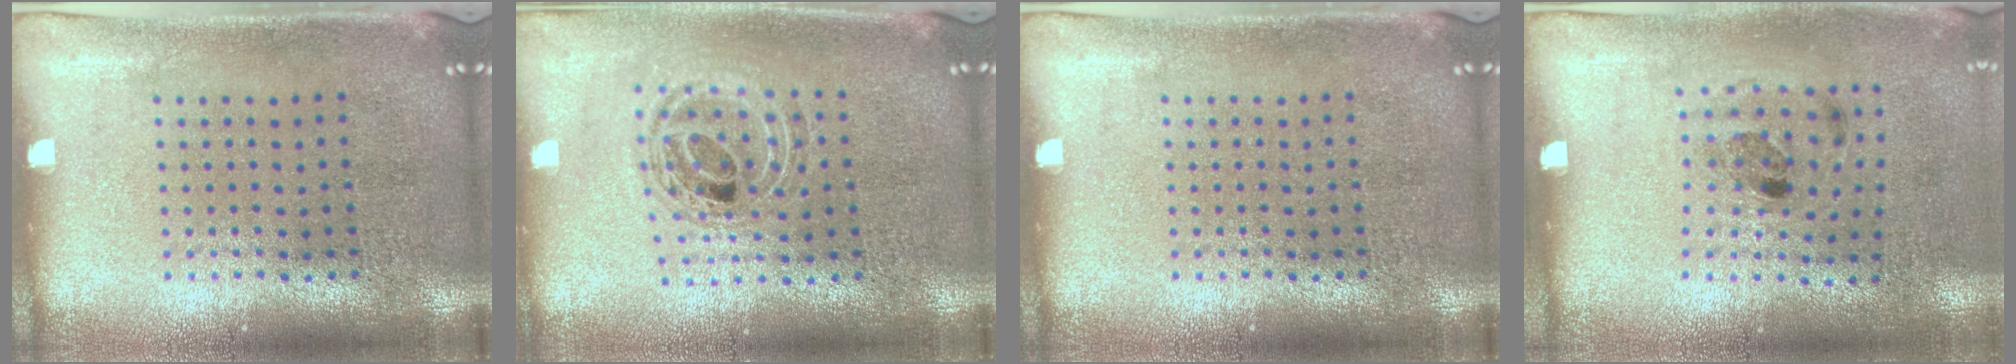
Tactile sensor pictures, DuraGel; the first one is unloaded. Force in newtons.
{"total": 0.9, "press": 0.9, "slide": 0.1}
{"total": 0.0}
{"total": 1.2, "press": 0.8, "slide": 0.9}